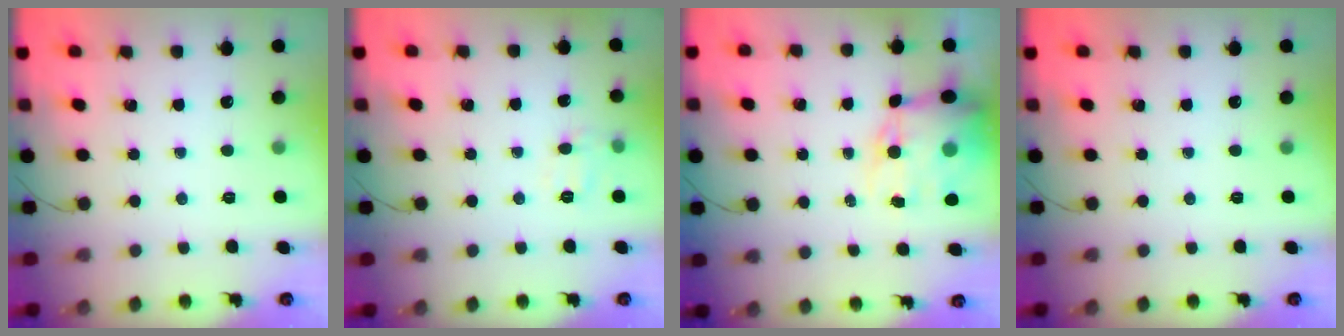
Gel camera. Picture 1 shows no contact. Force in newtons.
{"total": 7.6, "press": 7.5, "slide": 1.0}
{"total": 14.9, "press": 14.4, "slide": 3.7}
{"total": 0.0}